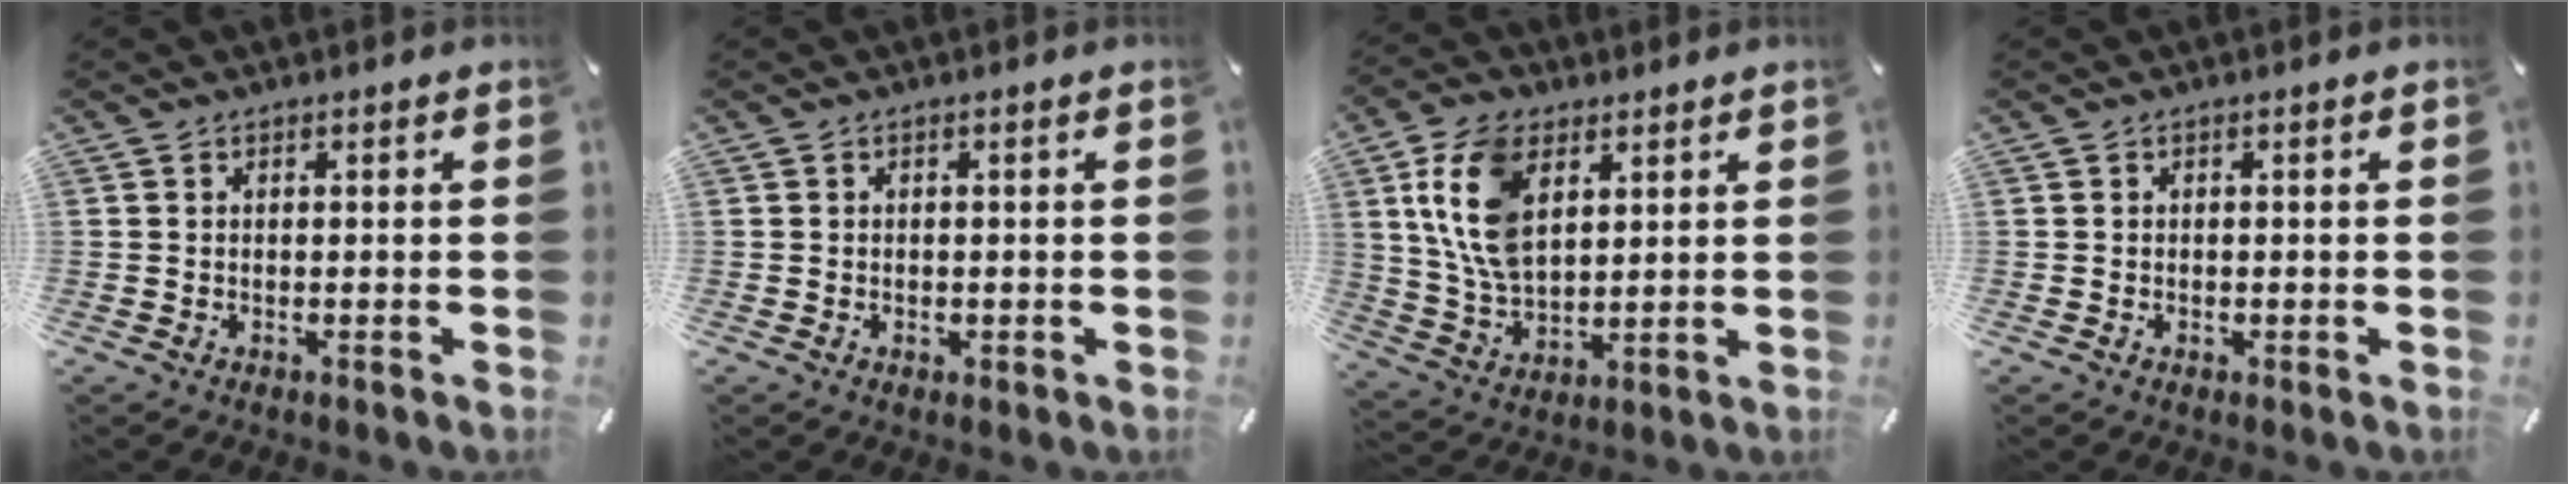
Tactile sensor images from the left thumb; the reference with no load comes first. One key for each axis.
{"total": 0.8, "fx": -0.1, "fy": 0.8, "fz": 0.2, "tx": -0.004, "ty": 0.005, "tz": -0.004}
{"total": 13.4, "fx": 5.0, "fy": 8.5, "fz": 9.1, "tx": -0.225, "ty": -0.005, "tz": 0.091}
{"total": 0.6, "fx": -0.1, "fy": 0.6, "fz": 0.2, "tx": -0.003, "ty": 0.004, "tz": -0.004}